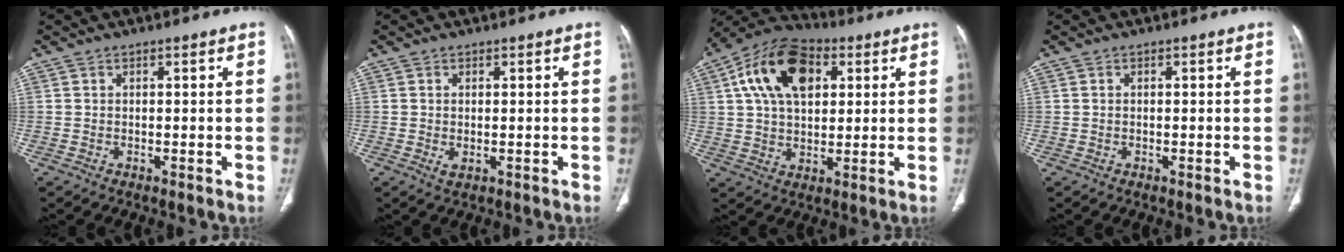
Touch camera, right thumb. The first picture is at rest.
{"total": 1.5, "force": [-0.3, 0.8, 1.3], "torque": [-0.027, -0.004, 0.002]}
{"total": 16.5, "force": [5.4, 10.0, 11.9], "torque": [-0.192, 0.008, 0.089]}
{"total": 0.0}